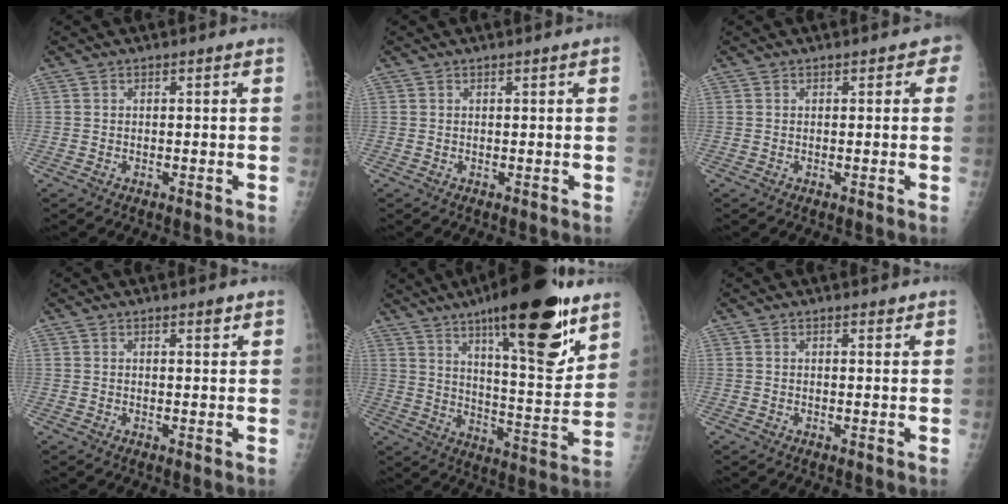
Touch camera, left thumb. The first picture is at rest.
{"total": 0.8, "force": [0.3, 0.0, 0.8], "torque": [-0.013, 0.001, 0.005]}
{"total": 2.3, "force": [1.0, 1.2, 1.7], "torque": [-0.004, 0.002, 0.007]}
{"total": 1.8, "force": [1.3, 0.5, 1.2], "torque": [-0.012, -0.007, 0.018]}
{"total": 24.7, "force": [14.8, 6.6, 18.7], "torque": [-0.256, -0.068, 0.230]}
{"total": 1.4, "force": [1.1, 0.5, 0.7], "torque": [-0.007, -0.007, 0.015]}